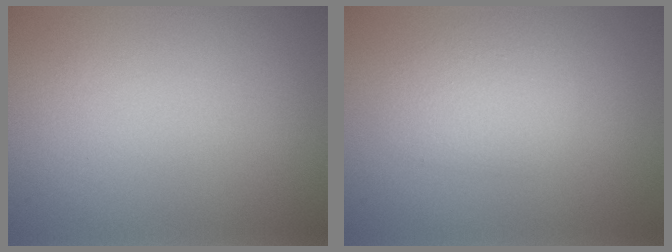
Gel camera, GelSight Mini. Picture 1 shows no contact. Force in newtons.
{"total": 2.4, "press": 2.4, "slide": 0.2}